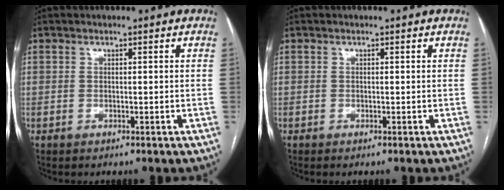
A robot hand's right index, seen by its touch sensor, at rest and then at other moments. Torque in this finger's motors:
{"motor_torque": [-0.07, -0.02, -0.04, 0.01]}